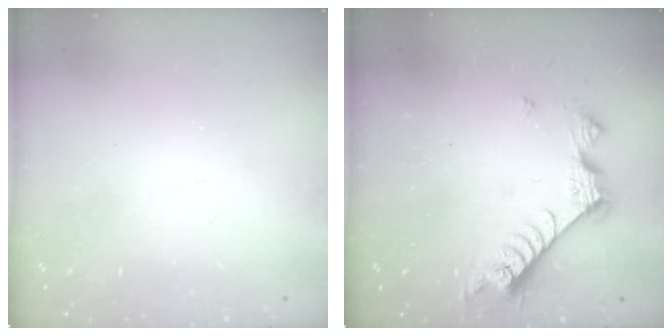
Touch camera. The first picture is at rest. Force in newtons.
{"total": 8.4, "press": 8.3, "slide": 0.8}